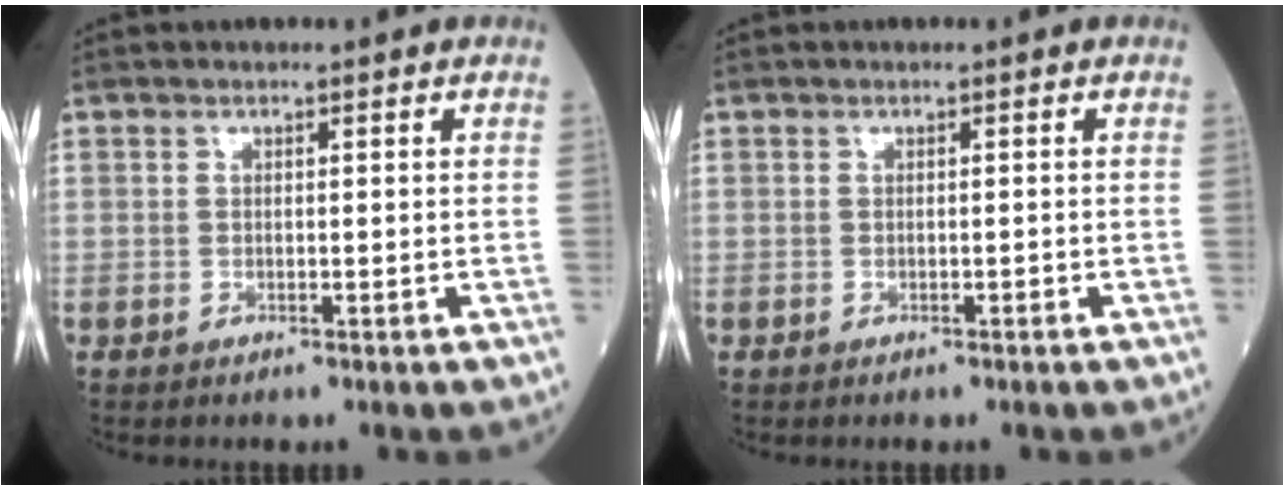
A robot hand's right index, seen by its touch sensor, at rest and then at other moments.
{"total": 0.0}